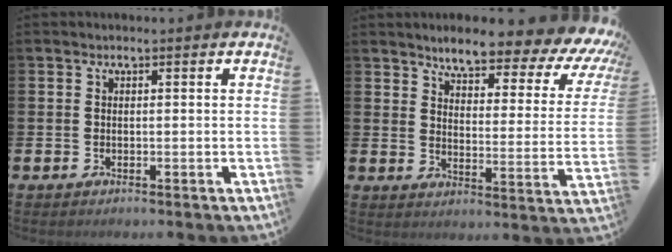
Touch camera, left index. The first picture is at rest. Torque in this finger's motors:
{"motor_torque": [0.93, -1.21, 0.97, 0.21]}